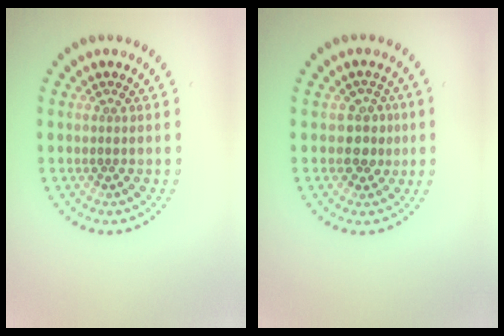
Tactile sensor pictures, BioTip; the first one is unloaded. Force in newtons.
{"total": 2.4, "press": 2.2, "slide": 1.0}